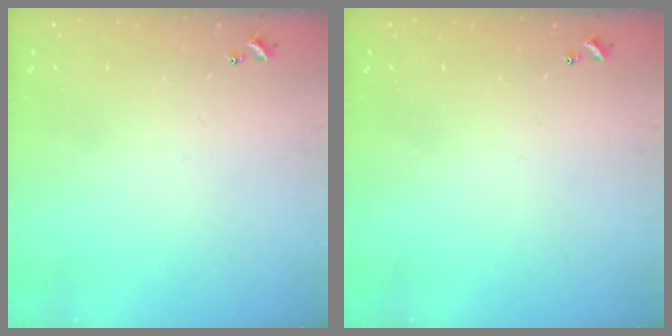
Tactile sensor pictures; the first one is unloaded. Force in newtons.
{"total": 0.0}